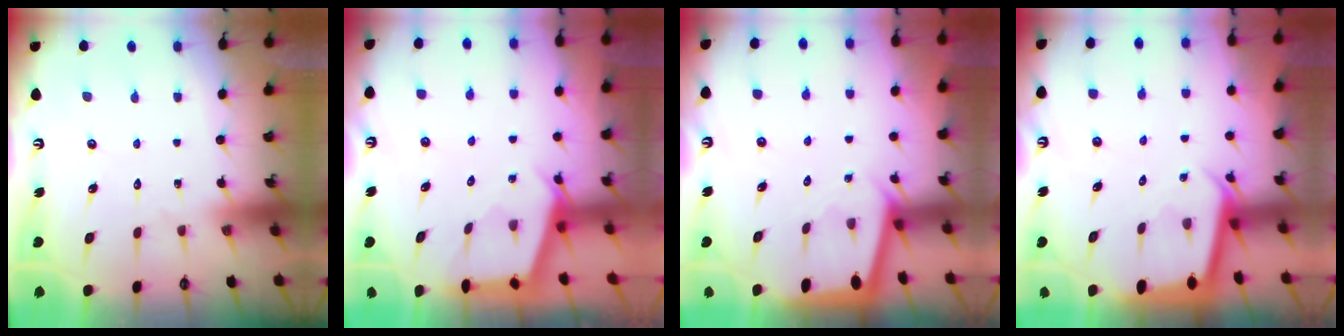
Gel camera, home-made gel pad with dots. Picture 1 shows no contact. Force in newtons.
{"total": 2.5, "press": 2.5, "slide": 0.3}
{"total": 1.9, "press": 1.9, "slide": 0.1}
{"total": 2.3, "press": 2.3, "slide": 0.1}